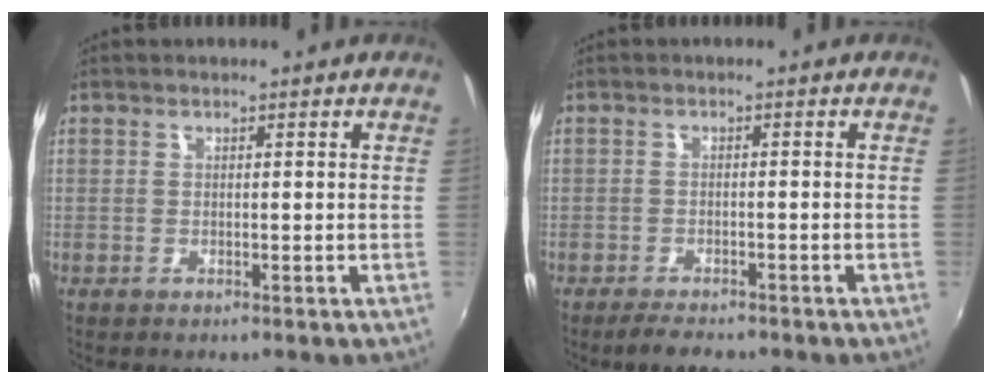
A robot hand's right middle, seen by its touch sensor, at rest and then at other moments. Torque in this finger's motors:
{"motor_torque": [0.90, -0.84, 0.14, 0.06]}